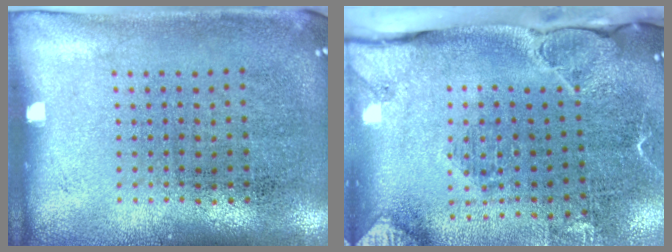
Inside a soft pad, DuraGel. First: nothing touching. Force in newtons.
{"total": 2.9, "press": 2.2, "slide": 1.8}